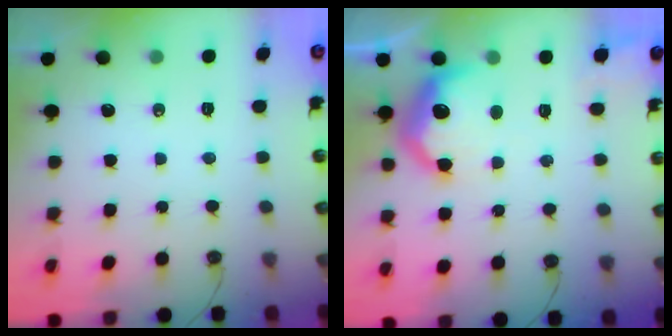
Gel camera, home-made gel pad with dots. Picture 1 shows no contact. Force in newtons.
{"total": 13.0, "press": 13.0, "slide": 0.8}